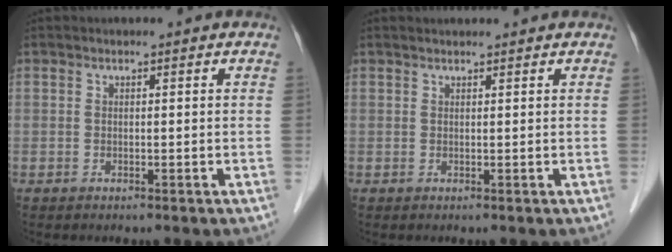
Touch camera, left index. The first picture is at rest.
{"total": 1.5, "force": [1.4, 0.2, 0.5], "torque": [-0.008, 0.019, 0.025]}